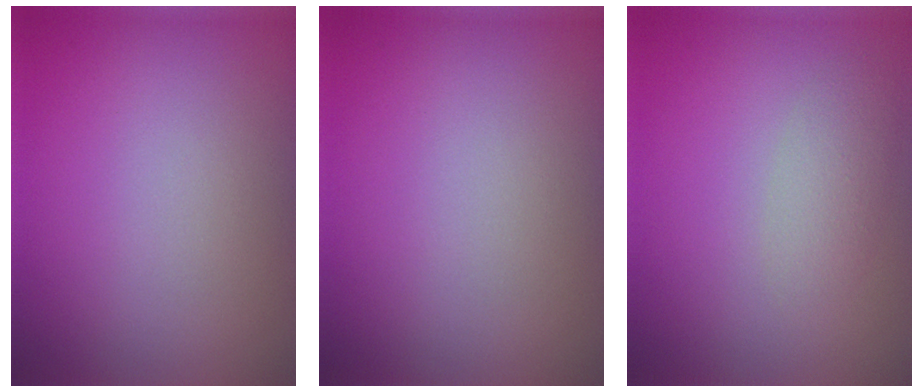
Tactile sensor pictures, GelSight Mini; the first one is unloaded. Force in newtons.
{"total": 0.0}
{"total": 2.0, "press": 2.0, "slide": 0.1}